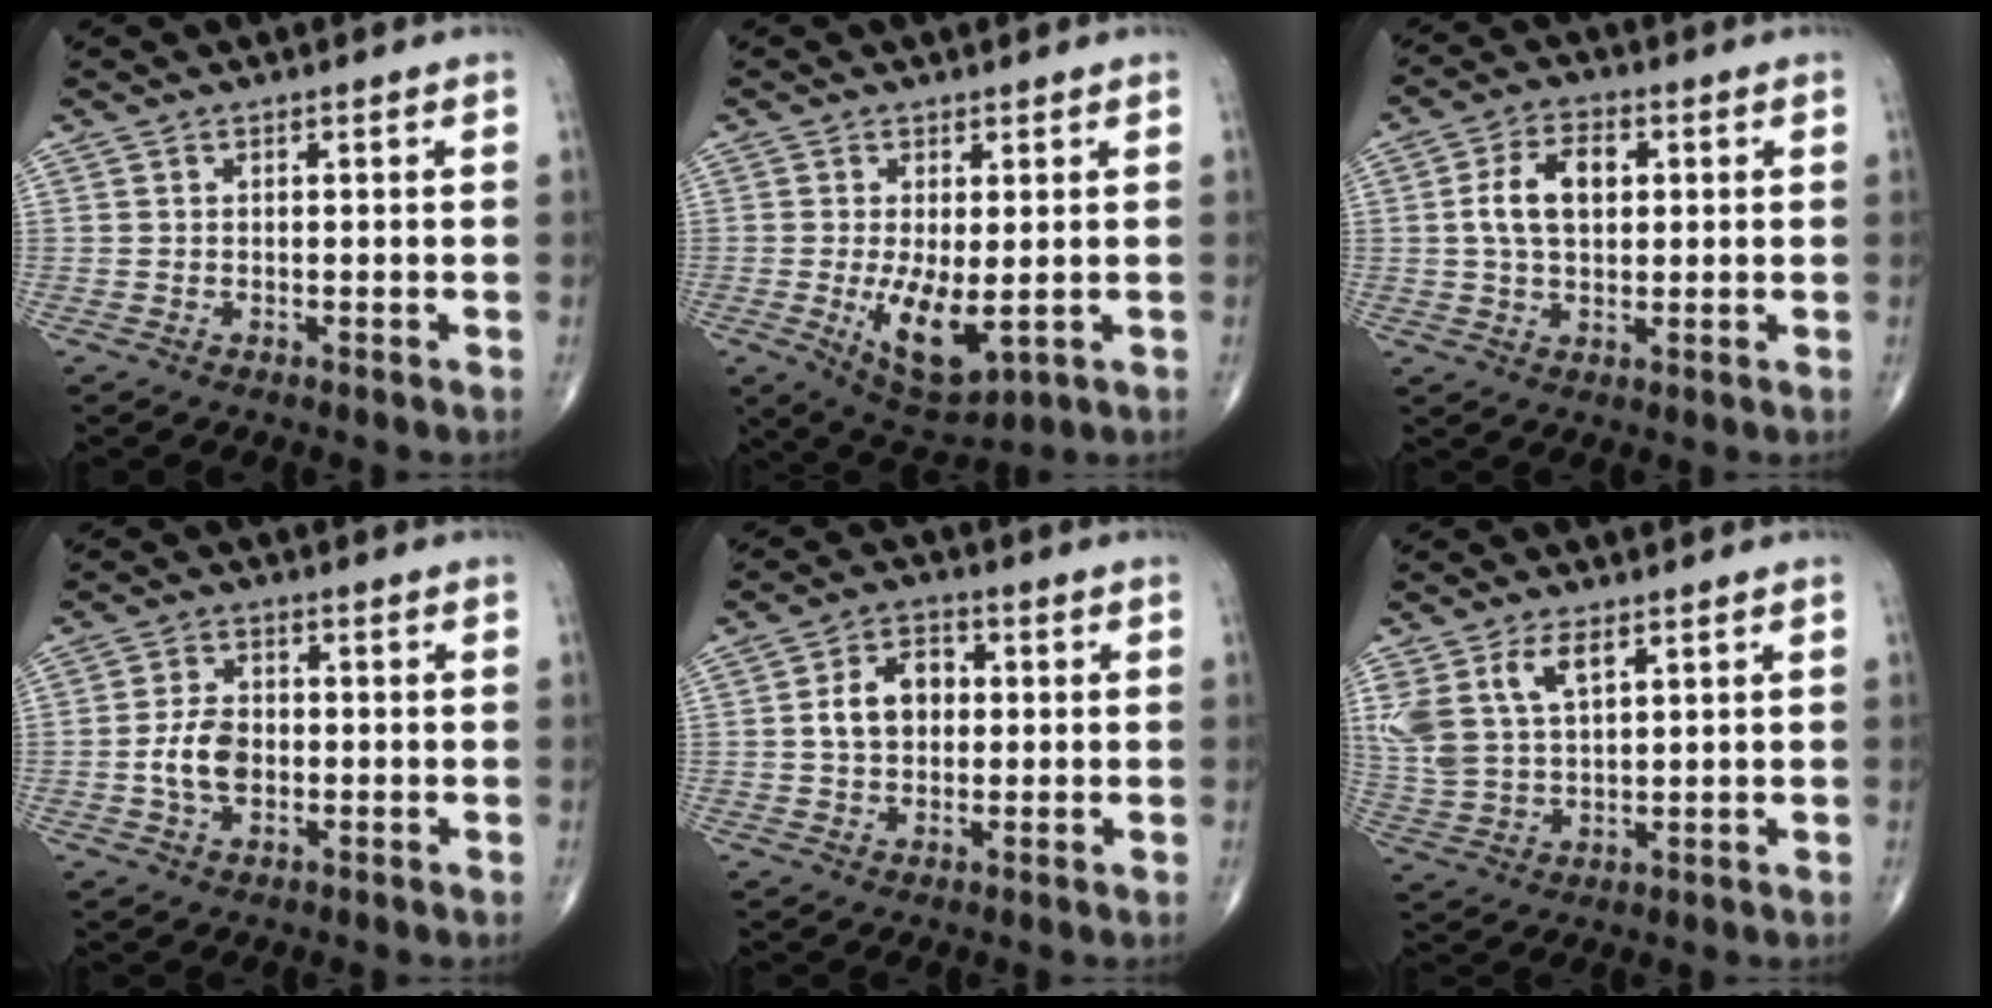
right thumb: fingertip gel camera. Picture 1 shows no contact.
{"total": 8.7, "force": [-1.2, 3.6, 7.8], "torque": [-0.130, -0.025, -0.008]}
{"total": 8.6, "force": [1.4, 5.3, 6.7], "torque": [-0.111, 0.011, 0.023]}
{"total": 6.4, "force": [-1.0, 4.2, 4.7], "torque": [-0.084, 0.008, -0.023]}
{"total": 7.7, "force": [0.6, 5.5, 5.3], "torque": [-0.074, 0.017, 0.005]}
{"total": 9.9, "force": [4.6, 5.2, 7.1], "torque": [-0.151, -0.006, 0.100]}